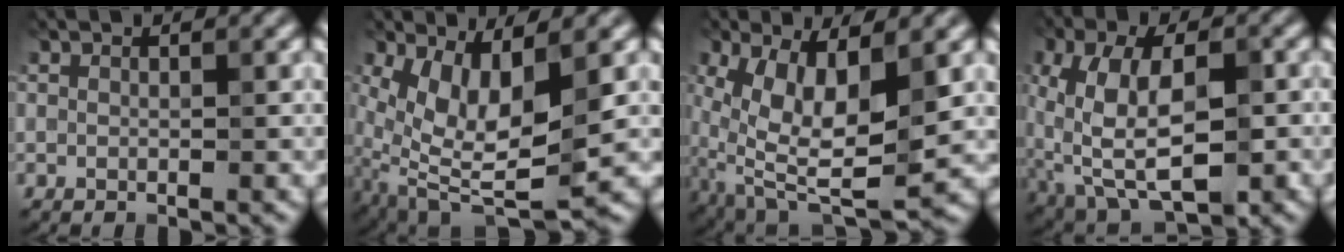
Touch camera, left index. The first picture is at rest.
{"total": 7.3, "force": [0.3, 2.9, 6.7], "torque": [-0.154, -0.020, 0.020]}
{"total": 9.3, "force": [0.2, 4.1, 8.4], "torque": [-0.173, -0.024, 0.017]}
{"total": 10.3, "force": [-1.5, 5.4, 8.7], "torque": [-0.169, -0.007, -0.015]}